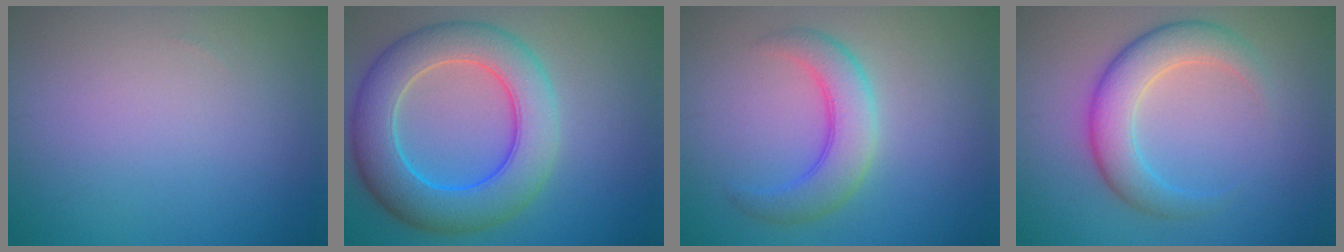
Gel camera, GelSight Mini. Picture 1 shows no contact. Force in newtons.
{"total": 8.7, "press": 8.7, "slide": 0.1}
{"total": 4.3, "press": 4.3, "slide": 0.1}
{"total": 5.0, "press": 5.0, "slide": 0.3}